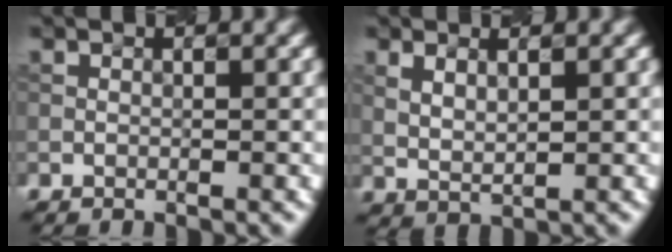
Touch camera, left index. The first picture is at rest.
{"total": 1.9, "force": [0.9, 0.7, 1.5], "torque": [-0.034, -0.001, 0.023]}